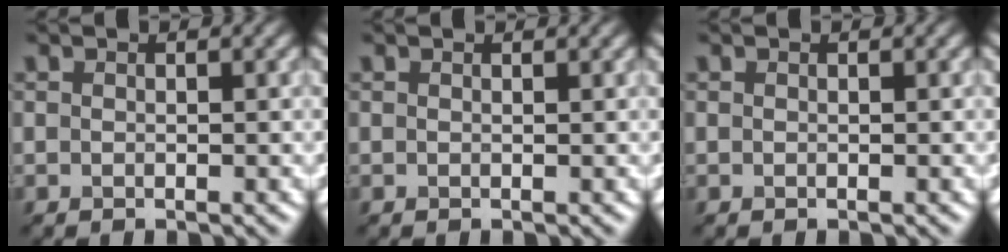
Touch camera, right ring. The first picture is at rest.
{"total": 0.6, "force": [0.4, 0.2, 0.3], "torque": [-0.008, 0.007, 0.002]}
{"total": 0.0}